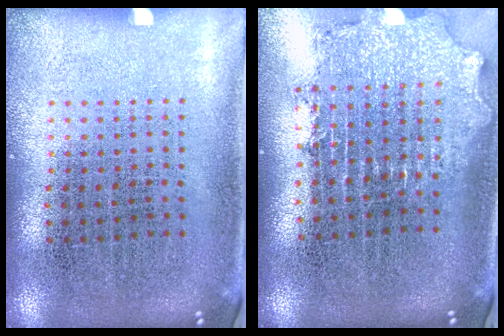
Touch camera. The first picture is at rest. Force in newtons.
{"total": 2.0, "press": 1.6, "slide": 1.3}